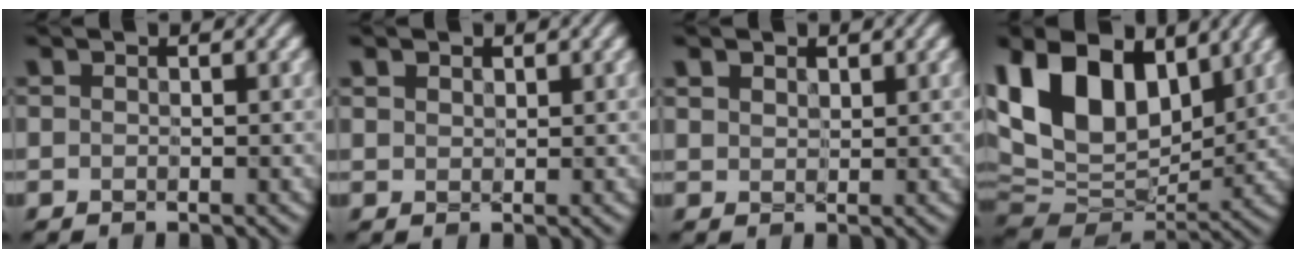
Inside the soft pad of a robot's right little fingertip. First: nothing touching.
{"total": 1.5, "force": [1.0, 0.9, 0.6], "torque": [-0.016, -0.001, 0.023]}
{"total": 2.2, "force": [1.4, 1.4, 1.0], "torque": [-0.029, 0.000, 0.028]}
{"total": 15.1, "force": [5.3, 9.6, 10.4], "torque": [-0.212, 0.022, 0.088]}